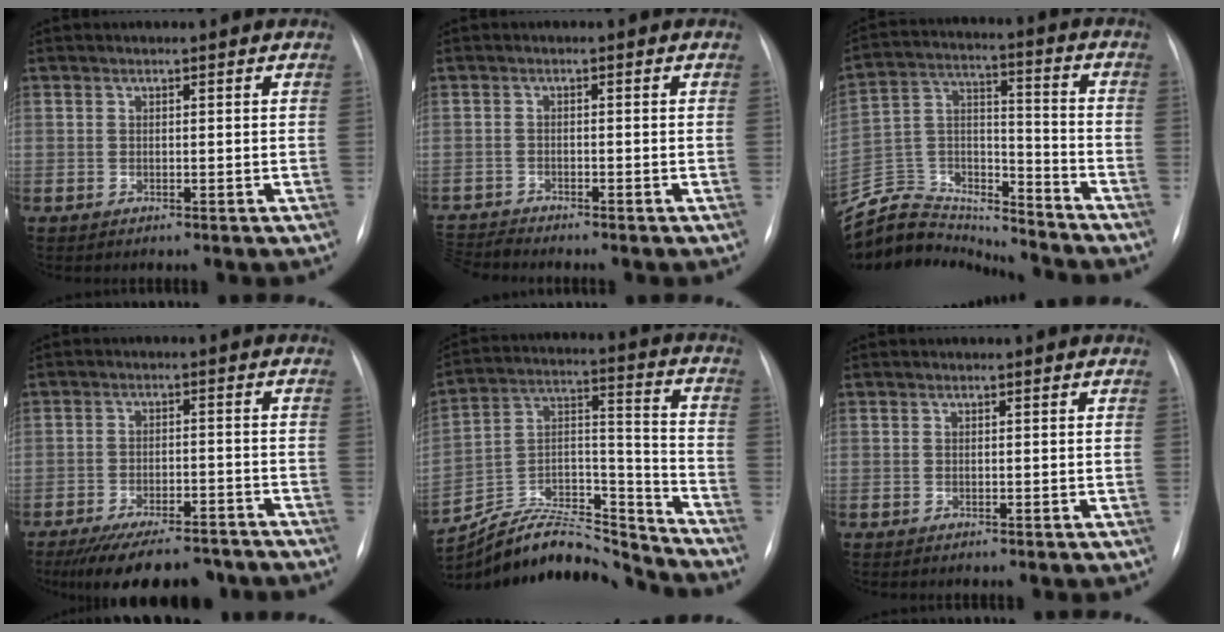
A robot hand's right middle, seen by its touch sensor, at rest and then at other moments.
{"total": 3.7, "force": [-3.5, -1.1, -0.5], "torque": [0.004, -0.016, -0.068]}
{"total": 18.1, "force": [-17.7, 2.9, 2.3], "torque": [-0.040, 0.046, -0.300]}
{"total": 14.1, "force": [-12.0, 3.8, 6.5], "torque": [-0.109, -0.011, -0.169]}
{"total": 19.5, "force": [-19.0, 2.8, 3.0], "torque": [-0.061, 0.051, -0.315]}
{"total": 0.0}